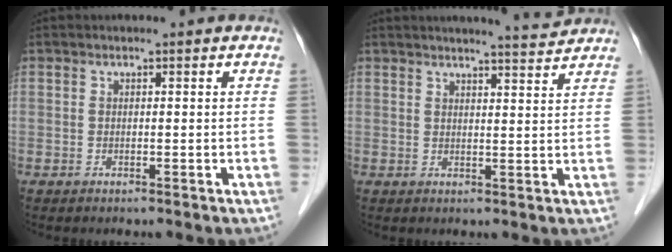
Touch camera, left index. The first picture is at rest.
{"total": 4.4, "force": [4.3, -0.7, 0.8], "torque": [-0.020, -0.007, 0.053]}